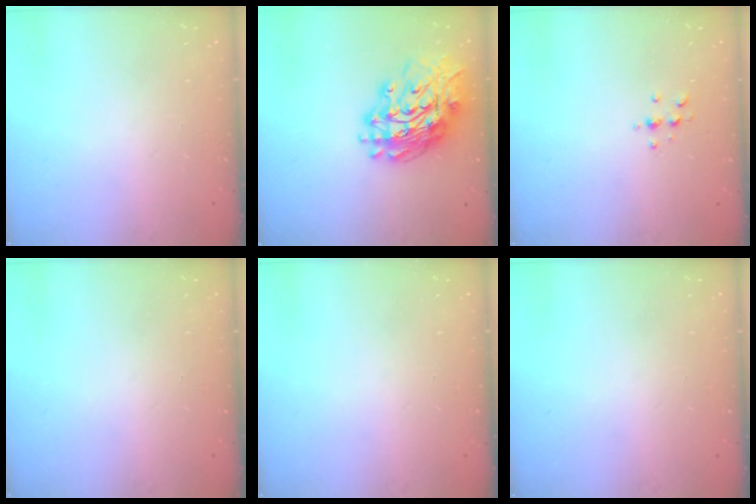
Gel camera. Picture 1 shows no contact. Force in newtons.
{"total": 17.2, "press": 17.1, "slide": 1.9}
{"total": 3.5, "press": 3.4, "slide": 0.3}
{"total": 0.0}
{"total": 0.0}
{"total": 0.0}